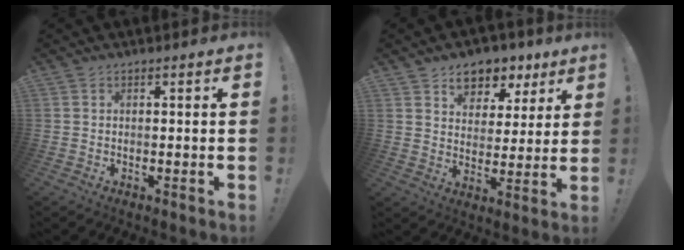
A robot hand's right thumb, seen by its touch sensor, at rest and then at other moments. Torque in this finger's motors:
{"motor_torque": [0.03, 0.04, 0.04, 0.07, 0.09]}